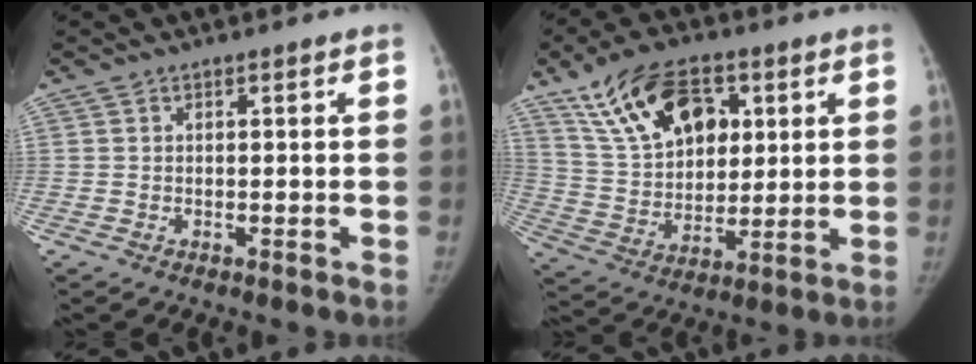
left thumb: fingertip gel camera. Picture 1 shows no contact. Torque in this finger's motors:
{"motor_torque": [1.46, 1.45, 1.43, -1.17, 0.12]}